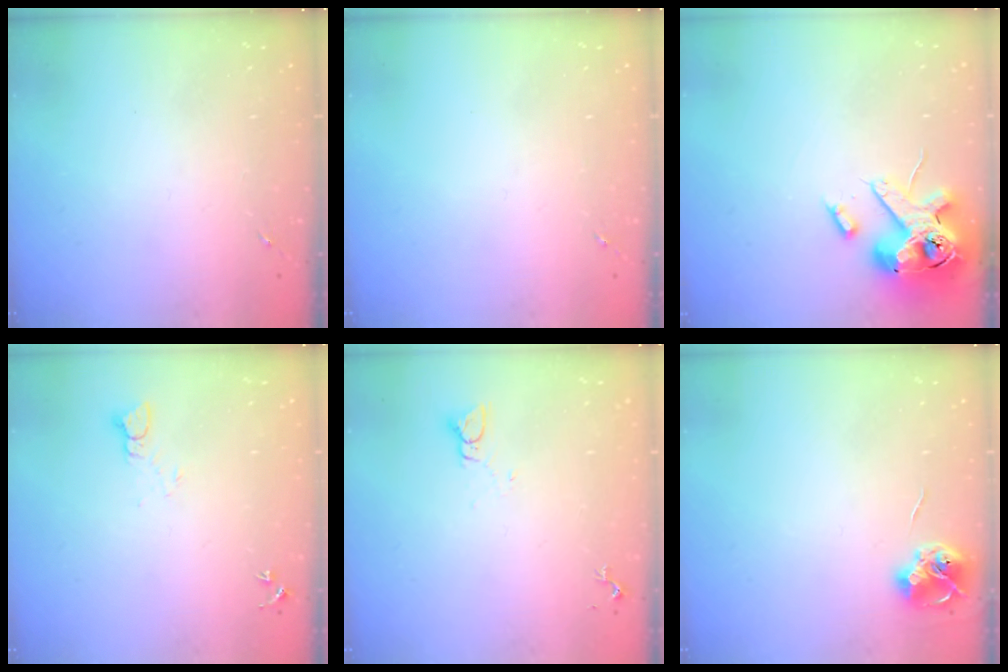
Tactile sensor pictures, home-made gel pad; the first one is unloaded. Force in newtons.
{"total": 0.0}
{"total": 15.9, "press": 15.7, "slide": 2.7}
{"total": 3.7, "press": 3.7, "slide": 0.1}
{"total": 2.8, "press": 2.8, "slide": 0.1}
{"total": 7.3, "press": 7.3, "slide": 0.6}